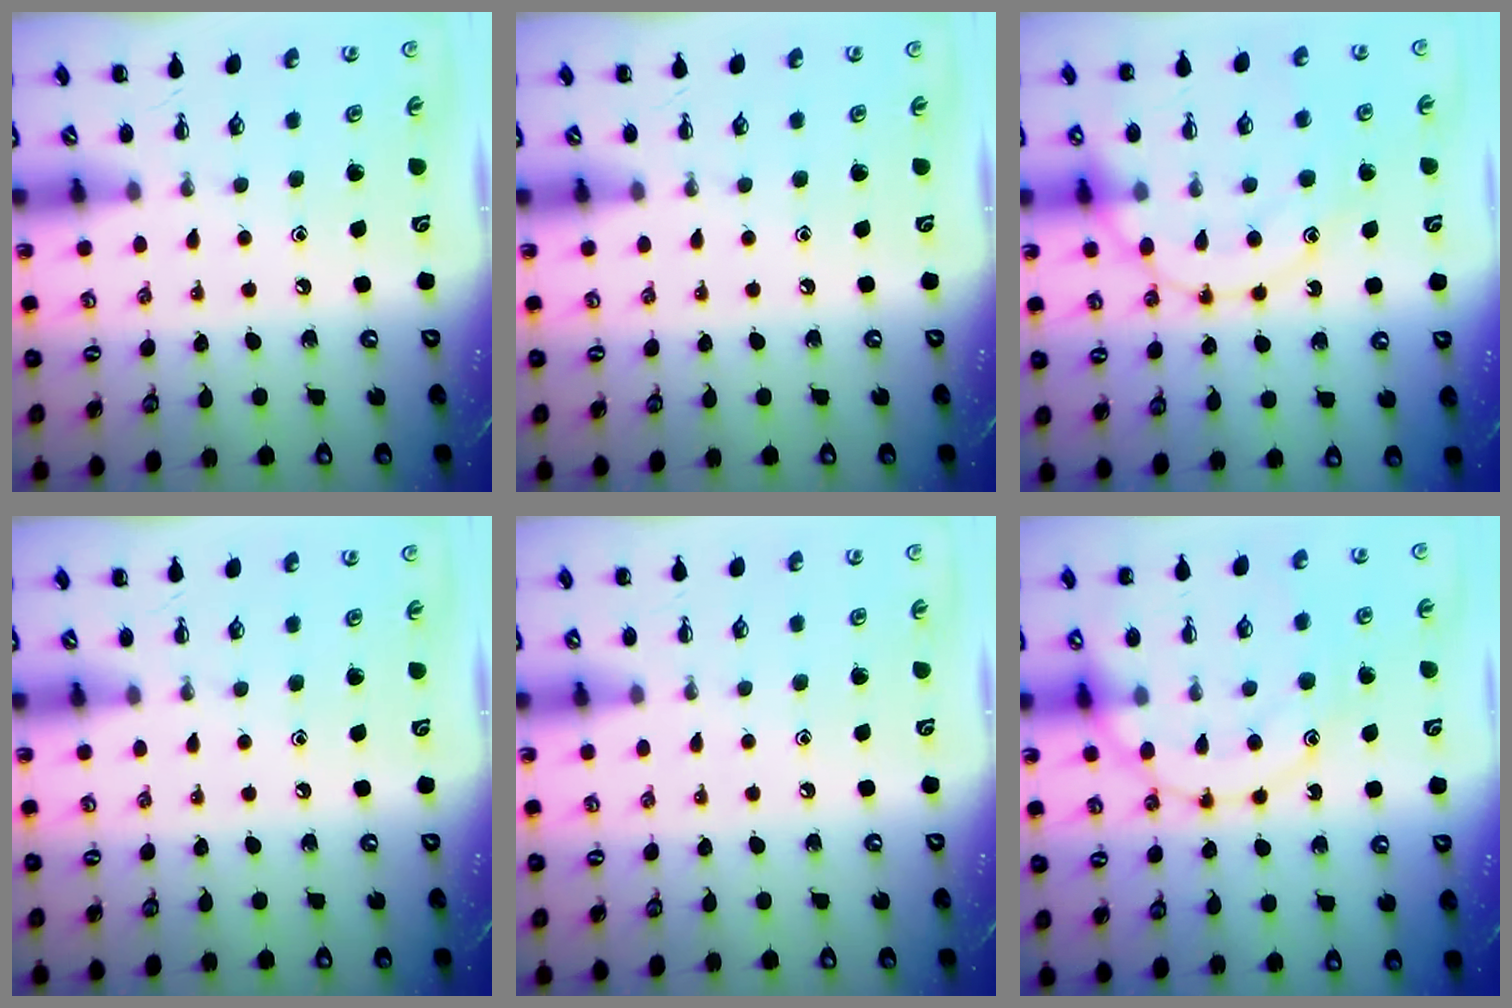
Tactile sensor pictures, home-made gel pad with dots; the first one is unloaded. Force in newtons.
{"total": 0.0}
{"total": 15.9, "press": 15.9, "slide": 1.4}
{"total": 0.0}
{"total": 4.1, "press": 3.8, "slide": 1.6}
{"total": 14.5, "press": 14.4, "slide": 1.1}